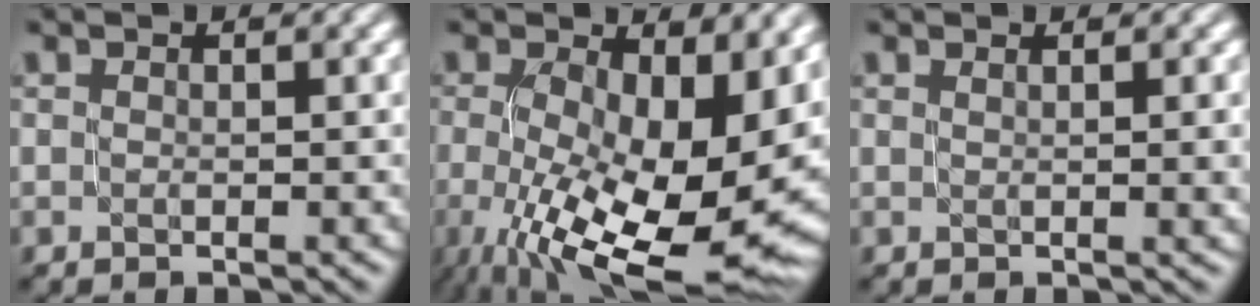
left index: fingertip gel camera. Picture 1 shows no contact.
{"total": 16.2, "force": [-3.2, 8.2, 13.6], "torque": [-0.207, -0.030, -0.032]}
{"total": 2.0, "force": [0.3, 0.6, 1.9], "torque": [-0.019, 0.004, 0.005]}